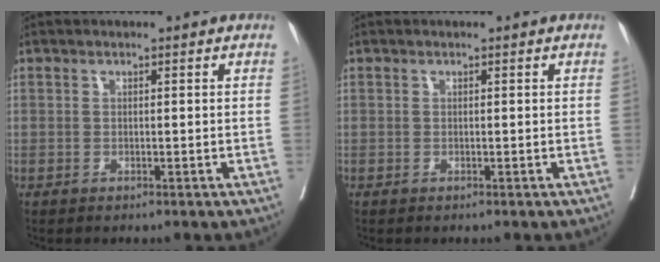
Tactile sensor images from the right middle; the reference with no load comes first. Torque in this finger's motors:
{"motor_torque": [0.14, -0.27, -0.02, -0.01]}